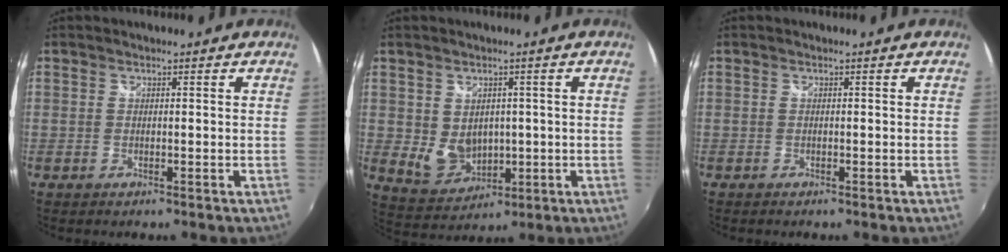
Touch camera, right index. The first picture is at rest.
{"total": 6.6, "force": [0.2, 5.5, 3.7], "torque": [-0.073, -0.003, 0.026]}
{"total": 0.6, "force": [-0.6, 0.2, 0.1], "torque": [-0.004, -0.003, -0.015]}